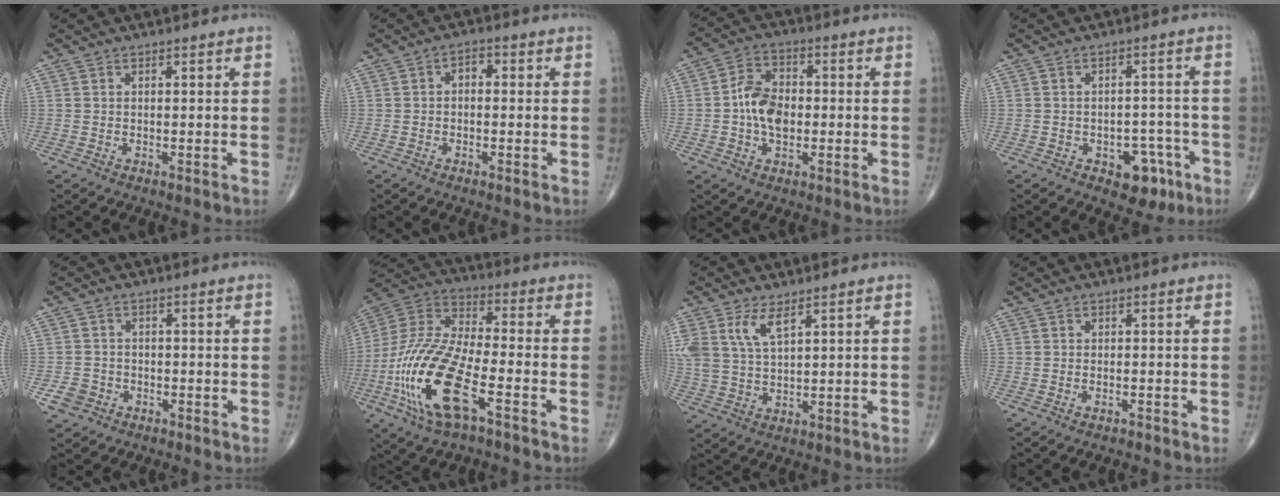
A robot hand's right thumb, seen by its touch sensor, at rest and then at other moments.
{"total": 2.6, "force": [0.0, 1.6, 2.0], "torque": [-0.013, 0.009, -0.010]}
{"total": 8.5, "force": [-0.7, 5.6, 6.4], "torque": [-0.102, 0.016, -0.020]}
{"total": 7.1, "force": [-3.6, 4.5, 4.1], "torque": [-0.019, 0.029, -0.041]}
{"total": 3.7, "force": [-1.8, 3.2, 0.9], "torque": [-0.007, 0.013, -0.030]}
{"total": 21.4, "force": [-8.1, 7.8, 18.2], "torque": [-0.406, 0.019, -0.148]}
{"total": 7.2, "force": [3.7, 3.0, 5.3], "torque": [-0.117, -0.008, 0.083]}
{"total": 0.7, "force": [-0.6, 0.3, 0.3], "torque": [-0.008, 0.007, -0.008]}